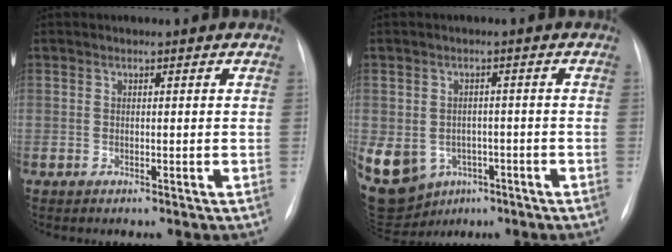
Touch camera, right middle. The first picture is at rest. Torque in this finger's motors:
{"motor_torque": [1.20, -0.94, 0.76, 0.21]}